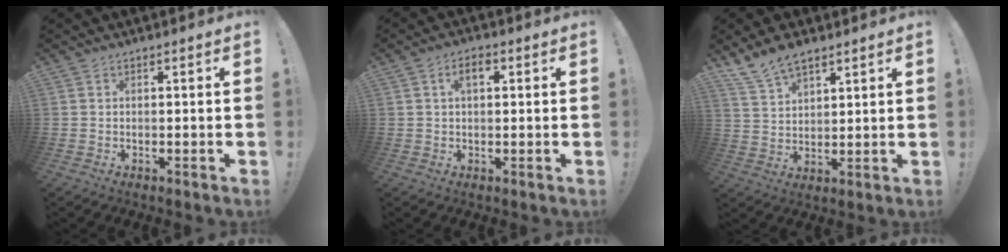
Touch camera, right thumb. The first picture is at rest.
{"total": 3.9, "force": [1.2, 2.1, 3.1], "torque": [-0.047, 0.004, 0.014]}
{"total": 8.5, "force": [6.7, 3.6, 3.7], "torque": [-0.073, -0.034, 0.131]}